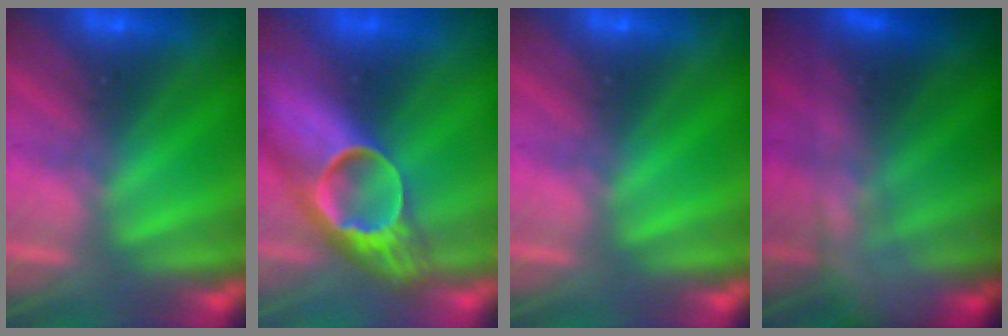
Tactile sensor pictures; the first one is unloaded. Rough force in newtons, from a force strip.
{"total": 8.3}
{"total": 0.0}
{"total": 7.5}